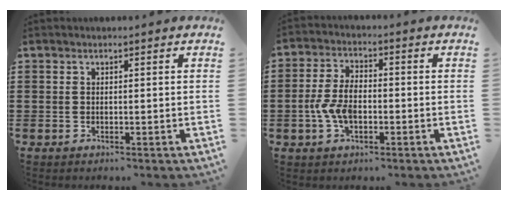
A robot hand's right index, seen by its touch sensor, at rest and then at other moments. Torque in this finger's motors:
{"motor_torque": [1.97, 0.17, 0.67, 0.07]}